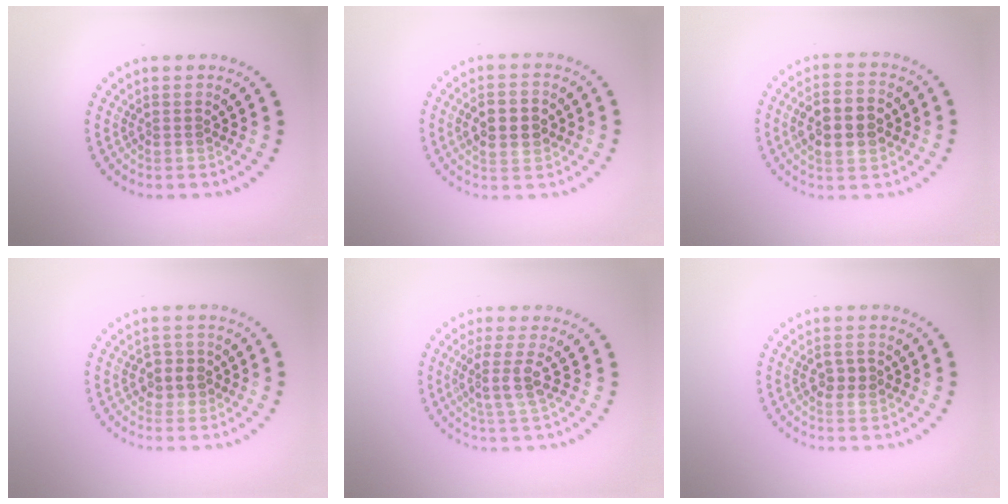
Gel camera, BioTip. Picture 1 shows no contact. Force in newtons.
{"total": 4.6, "press": 4.6, "slide": 0.2}
{"total": 5.5, "press": 5.5, "slide": 0.4}
{"total": 2.3, "press": 2.2, "slide": 0.6}
{"total": 3.0, "press": 2.4, "slide": 1.8}
{"total": 2.3, "press": 2.3, "slide": 0.2}